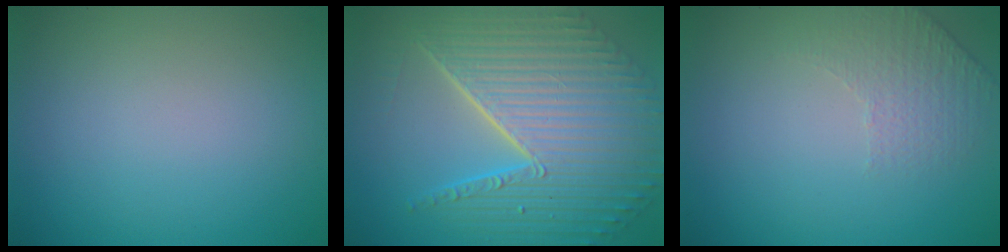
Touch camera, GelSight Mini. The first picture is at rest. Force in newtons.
{"total": 11.1, "press": 7.2, "slide": 8.4}
{"total": 1.5, "press": 1.0, "slide": 1.1}